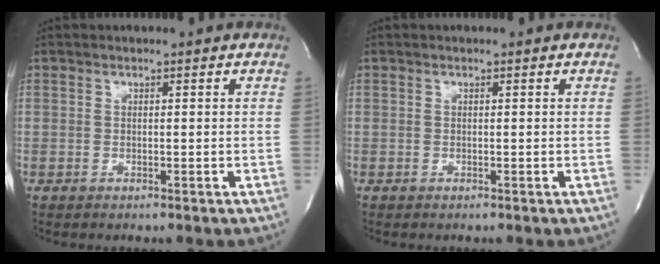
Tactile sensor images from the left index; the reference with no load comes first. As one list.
[{"total": 0.0}]